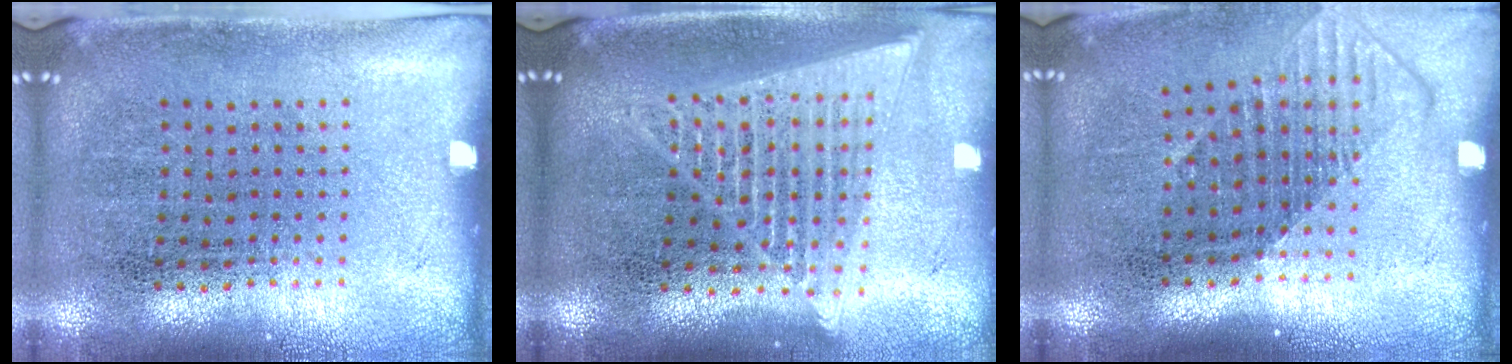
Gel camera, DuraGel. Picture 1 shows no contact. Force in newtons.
{"total": 1.8, "press": 1.6, "slide": 0.9}
{"total": 1.4, "press": 1.1, "slide": 0.9}